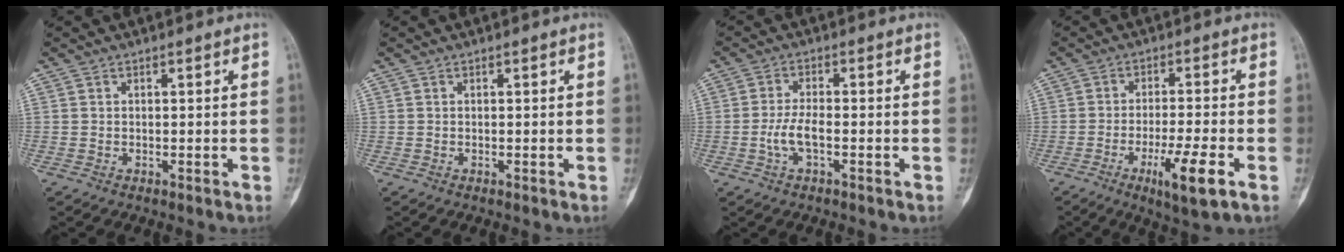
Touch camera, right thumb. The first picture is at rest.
{"total": 0.0}
{"total": 4.3, "force": [-1.3, 1.5, 3.8], "torque": [-0.086, 0.011, -0.028]}
{"total": 9.1, "force": [-3.9, 1.2, 8.1], "torque": [-0.148, 0.000, -0.061]}